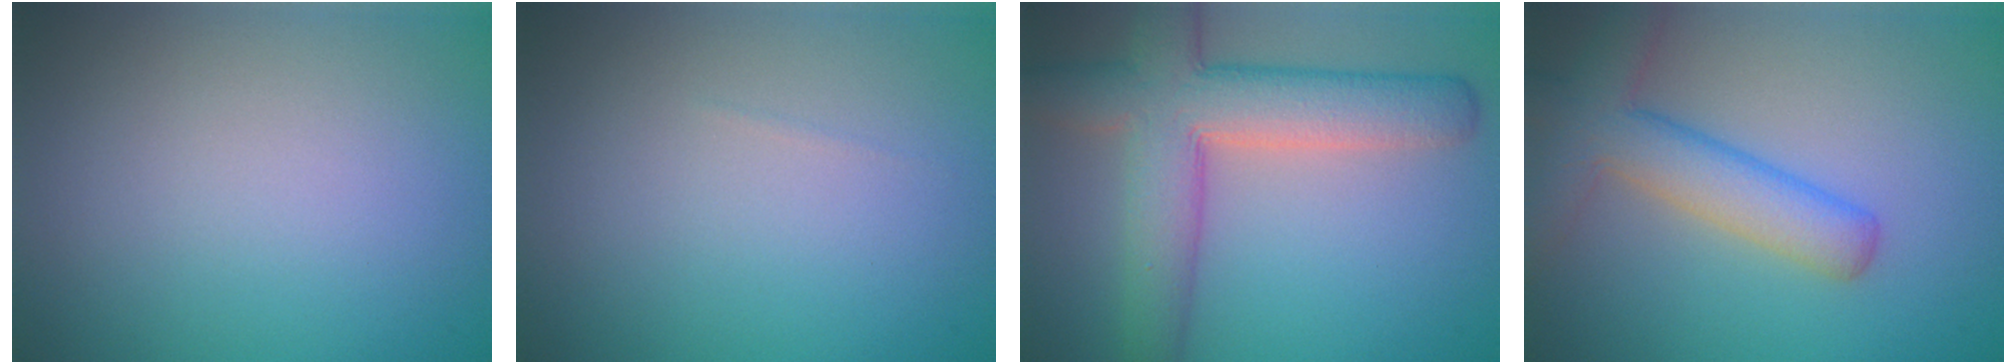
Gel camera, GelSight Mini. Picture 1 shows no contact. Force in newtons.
{"total": 0.0}
{"total": 8.4, "press": 8.4, "slide": 0.6}
{"total": 5.3, "press": 5.3, "slide": 0.4}